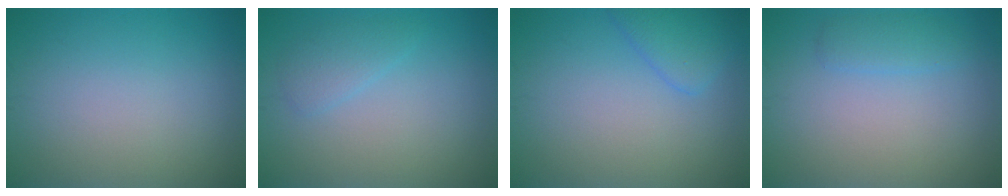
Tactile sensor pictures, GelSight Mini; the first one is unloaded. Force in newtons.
{"total": 1.6, "press": 1.6, "slide": 0.2}
{"total": 2.5, "press": 2.5, "slide": 0.2}
{"total": 1.5, "press": 1.5, "slide": 0.1}